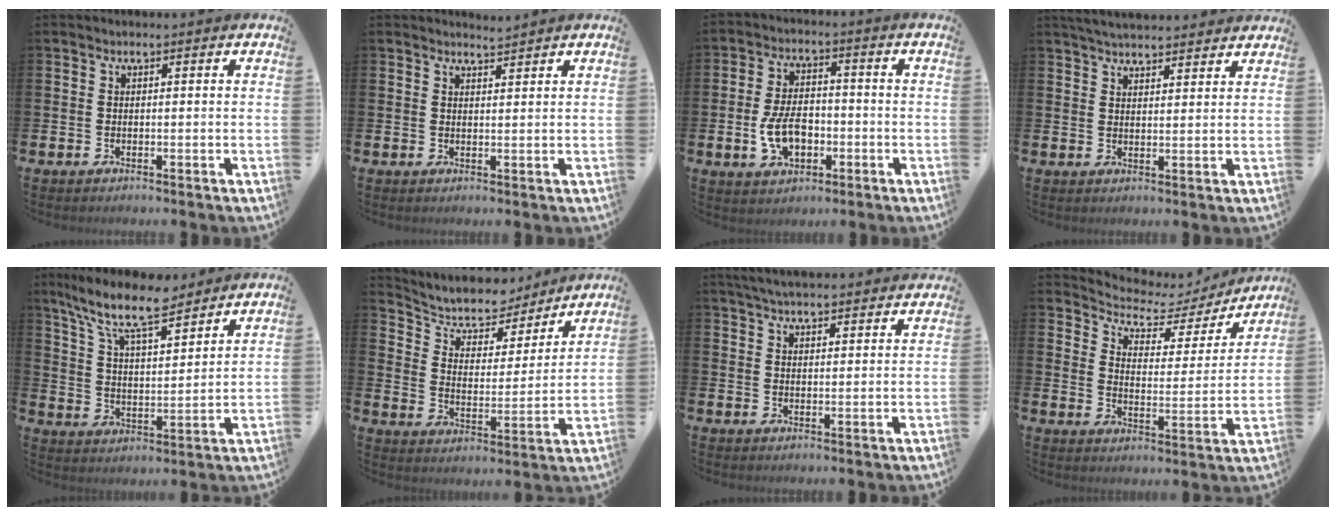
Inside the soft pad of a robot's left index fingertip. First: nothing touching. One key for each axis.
{"total": 2.4, "fx": 2.4, "fy": 0.0, "fz": -0.1, "tx": 0.008, "ty": -0.017, "tz": 0.042}
{"total": 6.4, "fx": -1.7, "fy": 3.9, "fz": 4.7, "tx": -0.094, "ty": 0.007, "tz": -0.033}
{"total": 4.3, "fx": 4.2, "fy": 0.5, "fz": 0.6, "tx": -0.019, "ty": -0.018, "tz": 0.078}
{"total": 10.6, "fx": 9.1, "fy": 2.3, "fz": 5.0, "tx": -0.123, "ty": -0.045, "tz": 0.160}
{"total": 8.2, "fx": 7.3, "fy": 3.2, "fz": 1.9, "tx": -0.067, "ty": -0.052, "tz": 0.125}
{"total": 4.5, "fx": 4.4, "fy": 0.3, "fz": 0.8, "tx": -0.024, "ty": -0.019, "tz": 0.081}
{"total": 5.2, "fx": 4.5, "fy": 2.3, "fz": 1.4, "tx": -0.052, "ty": -0.038, "tz": 0.067}